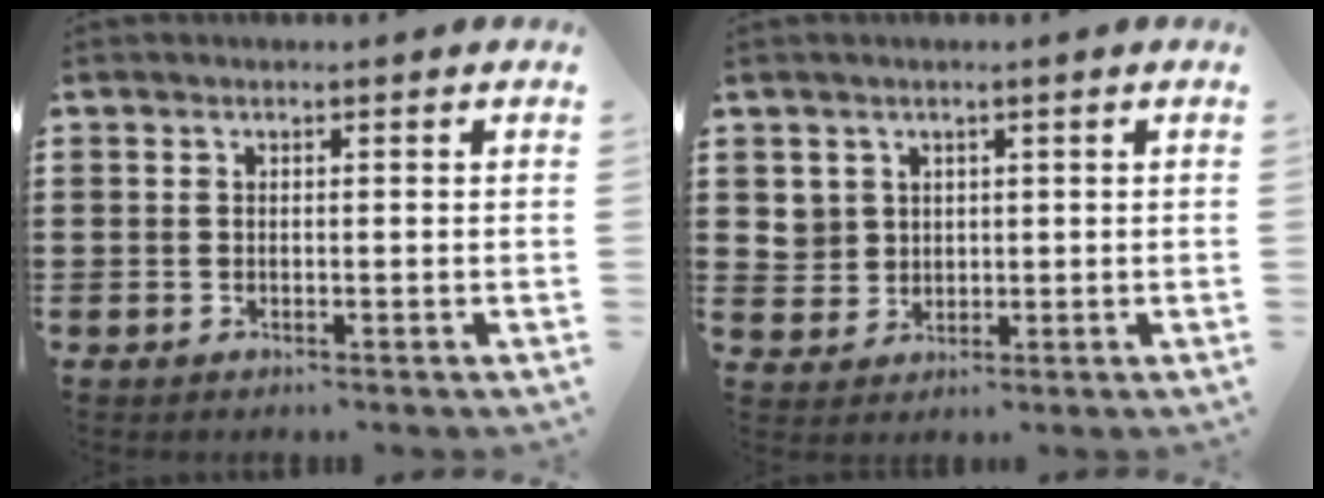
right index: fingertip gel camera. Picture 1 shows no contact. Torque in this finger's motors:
{"motor_torque": [-0.02, 0.11, -0.01, 0.00]}